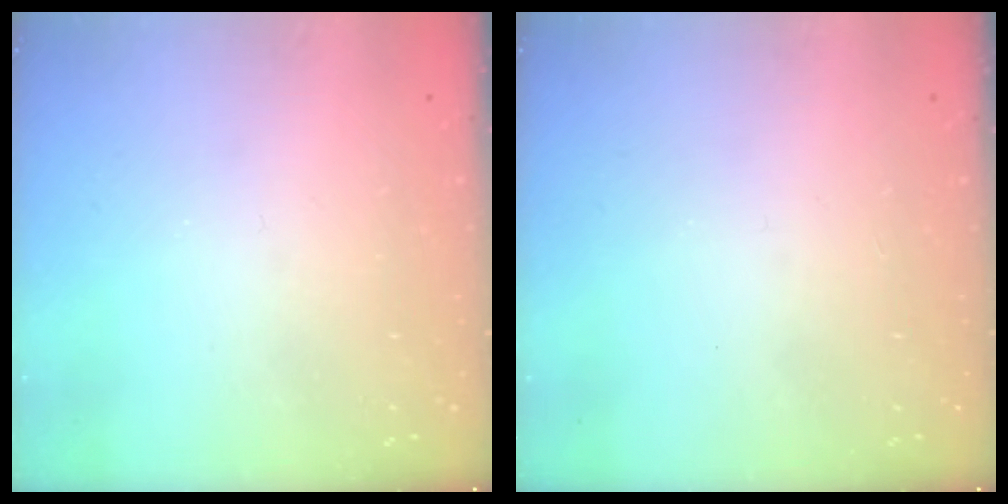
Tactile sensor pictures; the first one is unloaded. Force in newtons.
{"total": 0.0}